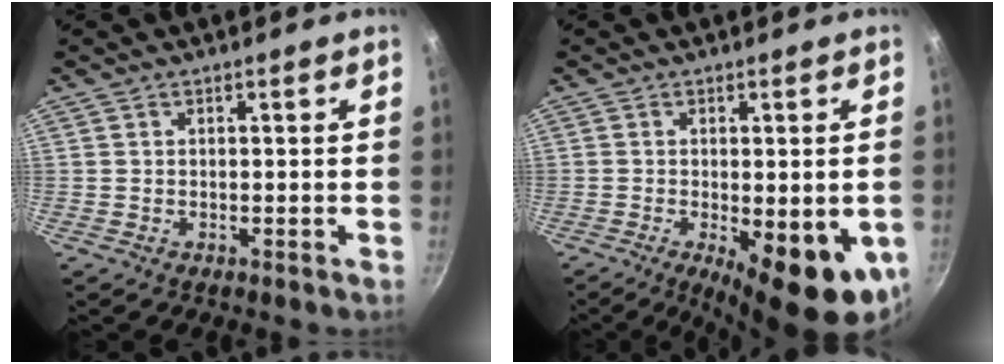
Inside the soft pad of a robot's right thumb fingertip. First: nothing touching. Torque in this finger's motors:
{"motor_torque": [-0.21, 0.86, 0.21, -0.10, 0.12]}